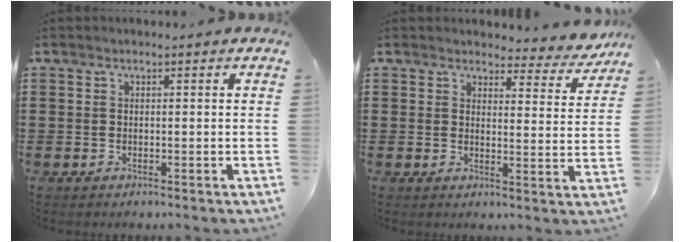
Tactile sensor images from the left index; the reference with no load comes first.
{"total": 4.2, "force": [3.9, 0.9, 1.1], "torque": [-0.022, -0.023, 0.066]}